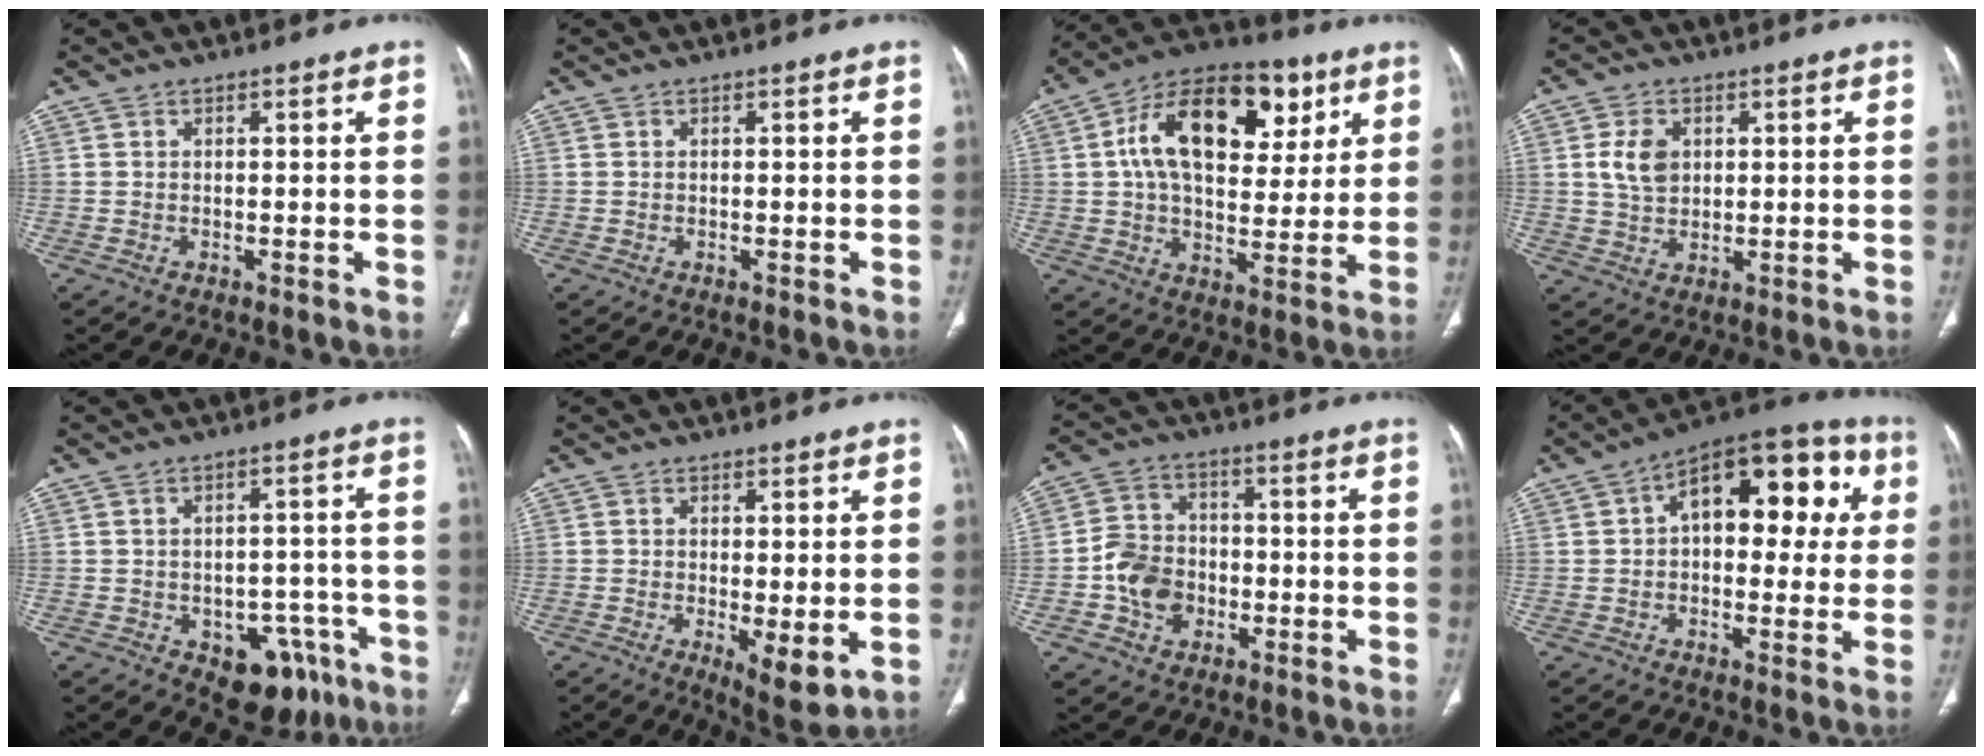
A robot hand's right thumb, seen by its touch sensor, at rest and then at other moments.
{"total": 0.0}
{"total": 21.4, "force": [6.9, 12.7, 15.7], "torque": [-0.220, 0.006, 0.103]}
{"total": 5.9, "force": [1.4, 4.2, 3.9], "torque": [-0.062, -0.006, 0.030]}
{"total": 10.7, "force": [-5.7, 6.8, 6.0], "torque": [-0.032, 0.036, -0.067]}
{"total": 6.0, "force": [-1.0, 2.0, 5.5], "torque": [-0.087, -0.022, -0.011]}
{"total": 9.2, "force": [-2.3, 7.5, 4.7], "torque": [-0.061, 0.021, -0.045]}
{"total": 18.6, "force": [4.2, 10.2, 15.0], "torque": [-0.153, 0.032, 0.046]}